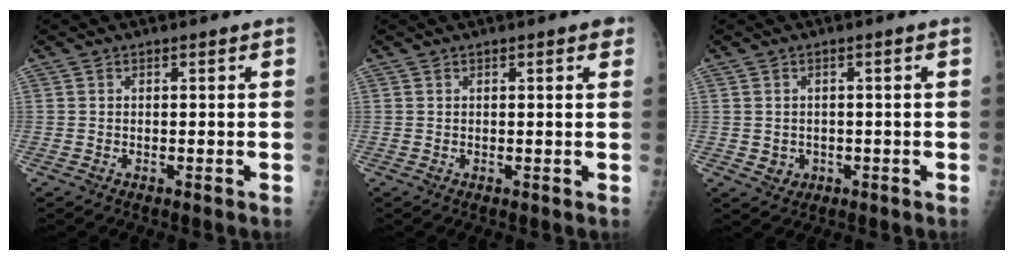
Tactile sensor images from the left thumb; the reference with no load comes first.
{"total": 1.9, "force": [0.9, 0.5, 1.6], "torque": [-0.018, 0.000, 0.009]}
{"total": 2.4, "force": [-0.4, 2.2, 0.9], "torque": [-0.003, 0.002, 0.002]}